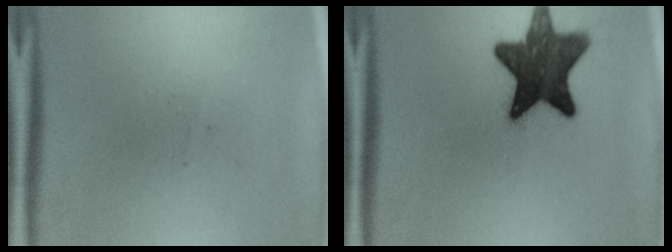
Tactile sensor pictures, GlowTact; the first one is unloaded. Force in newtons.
{"total": 13.7}